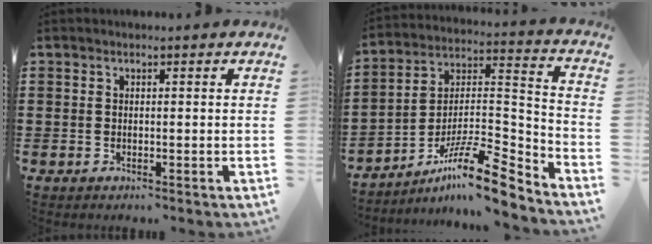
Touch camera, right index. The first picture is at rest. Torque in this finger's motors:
{"motor_torque": [1.10, -1.04, 0.22, 0.07]}